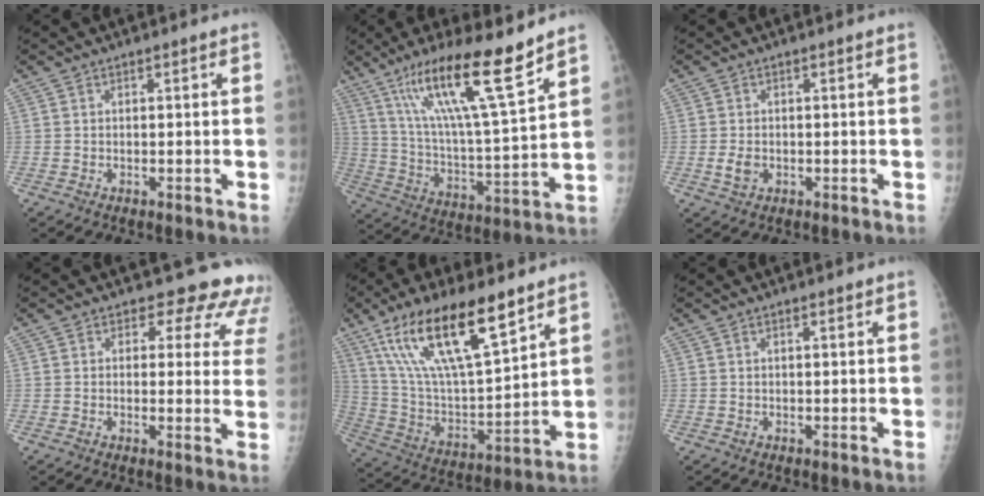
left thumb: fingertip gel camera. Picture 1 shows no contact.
{"total": 19.4, "force": [12.7, 2.1, 14.5], "torque": [-0.239, -0.060, 0.226]}
{"total": 2.5, "force": [-0.5, 1.8, 1.6], "torque": [-0.030, -0.001, -0.008]}
{"total": 11.6, "force": [9.8, 5.7, 2.2], "torque": [0.038, -0.049, 0.076]}
{"total": 22.3, "force": [13.2, 6.7, 16.7], "torque": [-0.299, -0.039, 0.250]}
{"total": 0.6, "force": [0.4, 0.1, 0.5], "torque": [-0.008, 0.000, 0.007]}